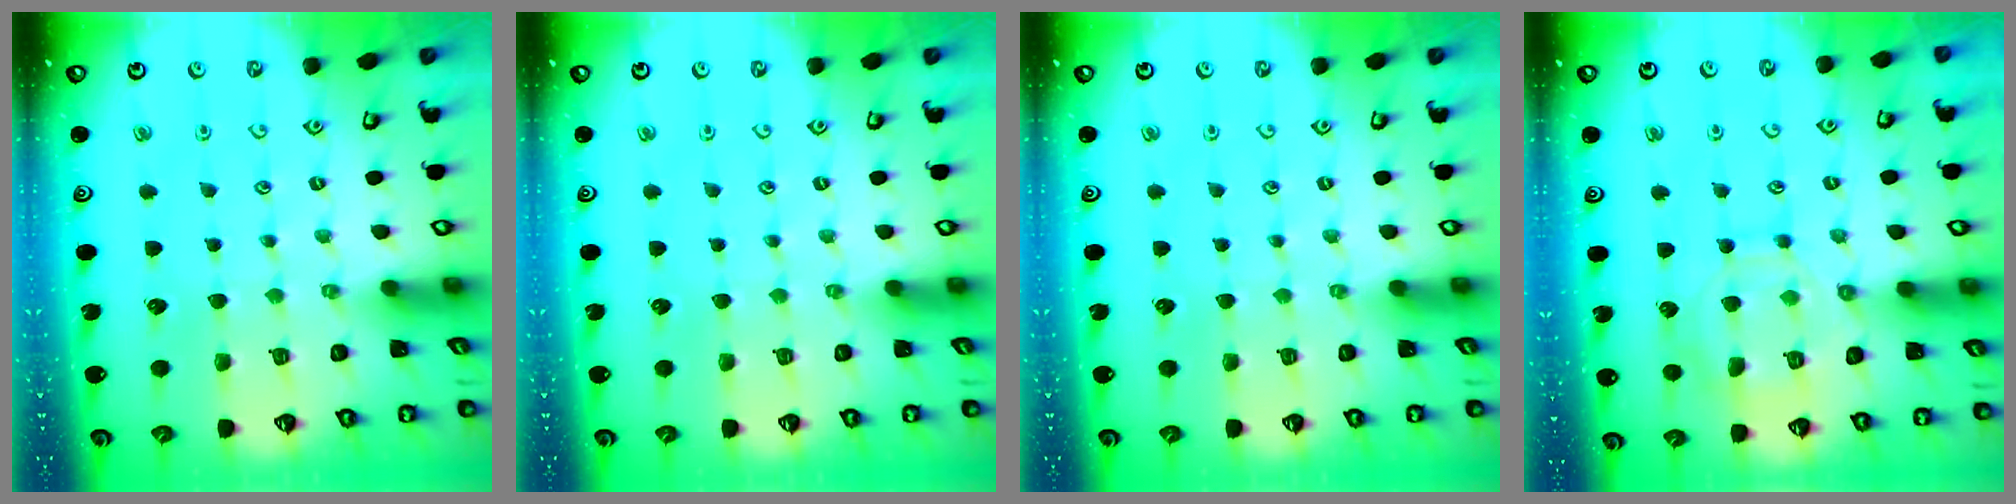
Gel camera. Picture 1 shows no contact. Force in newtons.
{"total": 0.0}
{"total": 0.0}
{"total": 11.7, "press": 11.6, "slide": 1.2}